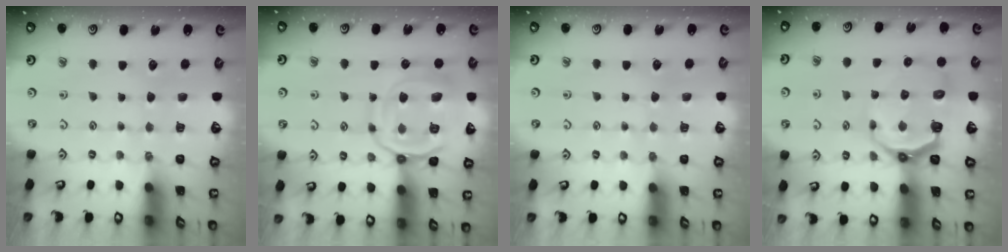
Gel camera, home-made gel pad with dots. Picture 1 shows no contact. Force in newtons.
{"total": 14.4, "press": 14.4, "slide": 1.1}
{"total": 0.8, "press": 0.8, "slide": 0.1}
{"total": 8.5, "press": 7.4, "slide": 4.1}